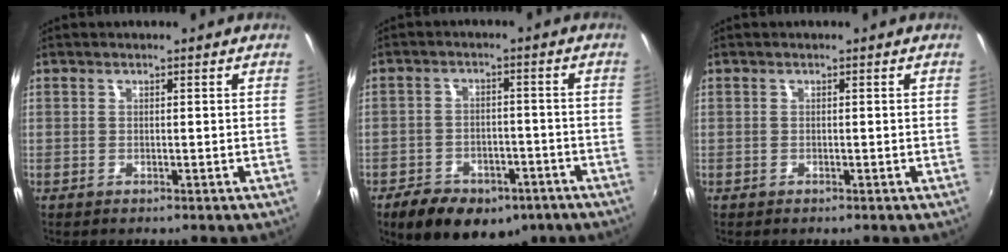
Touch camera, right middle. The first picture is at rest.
{"total": 14.3, "force": [-9.4, 8.0, 7.3], "torque": [-0.165, -0.006, -0.127]}
{"total": 0.0}